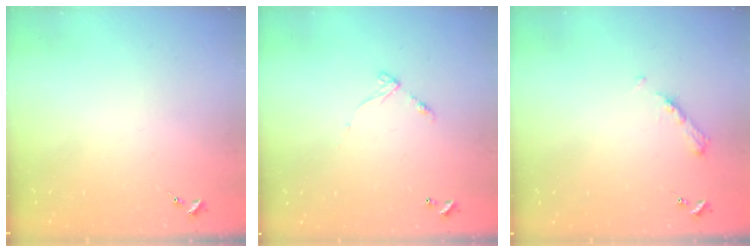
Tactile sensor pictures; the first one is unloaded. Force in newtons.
{"total": 6.2, "press": 6.2, "slide": 0.4}
{"total": 4.9, "press": 4.9, "slide": 0.6}